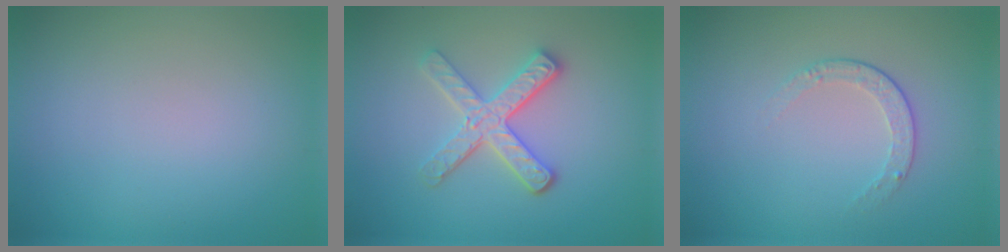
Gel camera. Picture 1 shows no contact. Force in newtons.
{"total": 3.6, "press": 3.1, "slide": 1.9}
{"total": 1.6, "press": 1.2, "slide": 1.1}